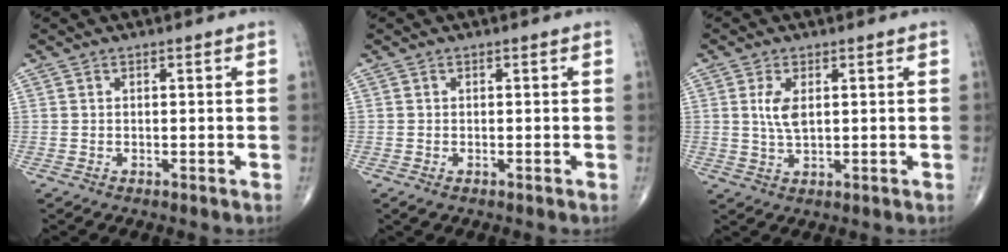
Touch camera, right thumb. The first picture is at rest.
{"total": 0.8, "force": [-0.4, 0.4, 0.6], "torque": [-0.013, -0.003, -0.006]}
{"total": 4.2, "force": [1.0, 1.9, 3.7], "torque": [-0.076, -0.006, 0.023]}